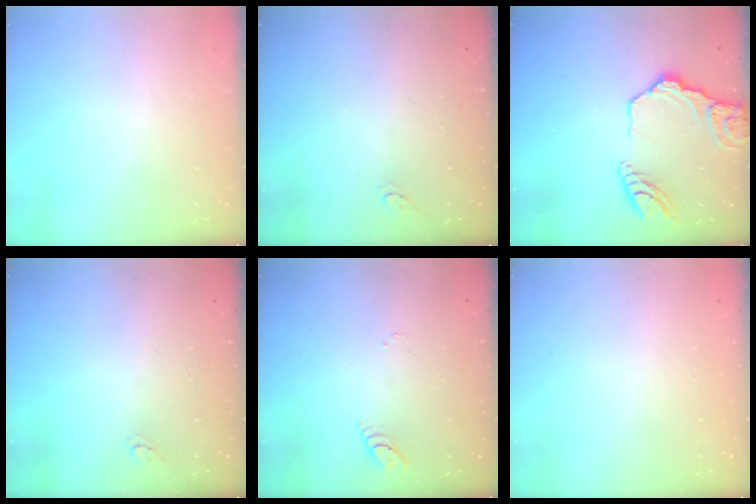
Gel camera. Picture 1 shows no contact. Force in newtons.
{"total": 3.2, "press": 3.2, "slide": 0.3}
{"total": 15.4, "press": 15.3, "slide": 1.8}
{"total": 3.2, "press": 3.2, "slide": 0.3}
{"total": 3.0, "press": 3.0, "slide": 0.3}
{"total": 0.0}